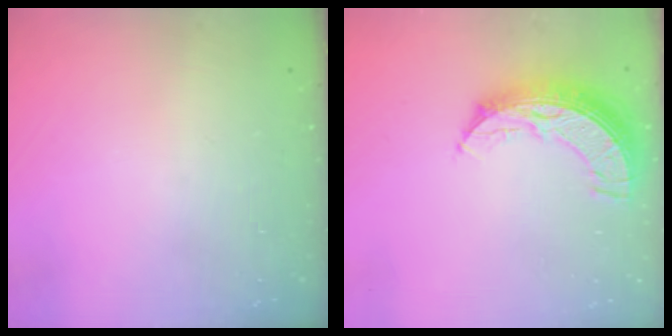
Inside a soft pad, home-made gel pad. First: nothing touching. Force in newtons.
{"total": 10.9, "press": 10.9, "slide": 0.9}